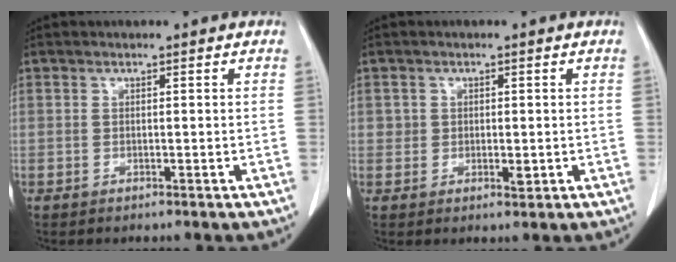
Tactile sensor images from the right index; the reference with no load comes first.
{"total": 2.2, "force": [0.0, 1.7, 1.5], "torque": [-0.016, -0.002, 0.001]}